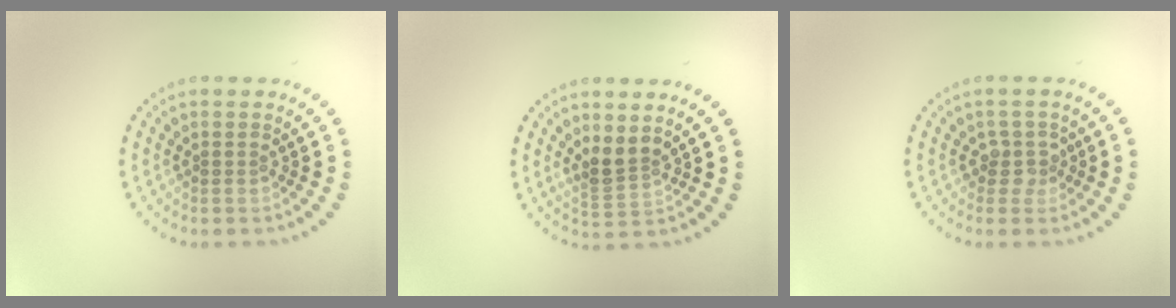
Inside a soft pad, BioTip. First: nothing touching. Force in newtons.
{"total": 2.4, "press": 1.9, "slide": 1.5}
{"total": 1.8, "press": 1.4, "slide": 1.2}